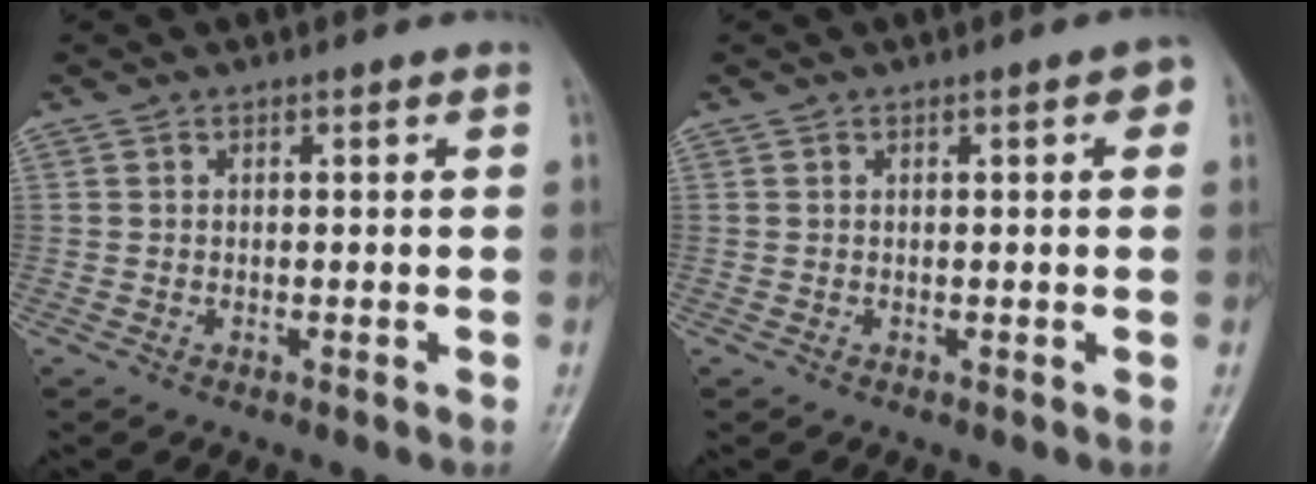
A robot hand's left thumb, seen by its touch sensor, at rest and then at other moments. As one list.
[{"total": 2.3, "force": [0.8, 0.7, 2.0], "torque": [-0.020, 0.003, 0.006]}]